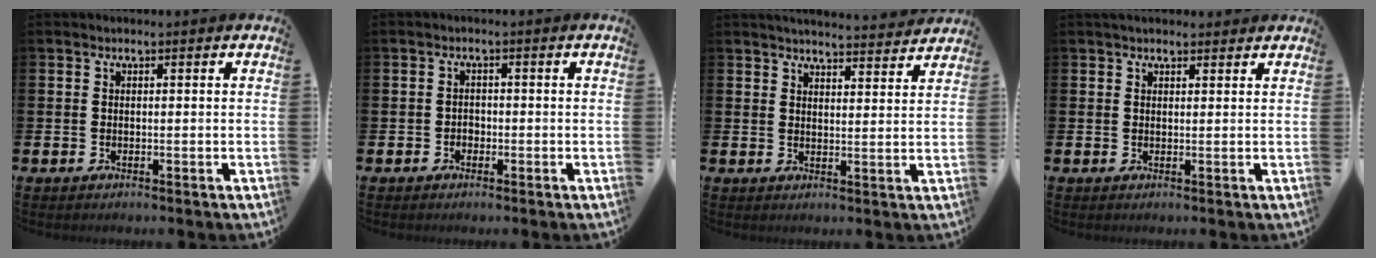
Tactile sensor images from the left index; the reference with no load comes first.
{"total": 1.3, "force": [-0.8, 1.0, 0.2], "torque": [0.000, 0.000, -0.018]}
{"total": 4.4, "force": [4.3, 0.0, 0.4], "torque": [-0.004, -0.034, 0.075]}
{"total": 2.4, "force": [2.3, 0.6, 0.5], "torque": [-0.002, -0.008, 0.040]}